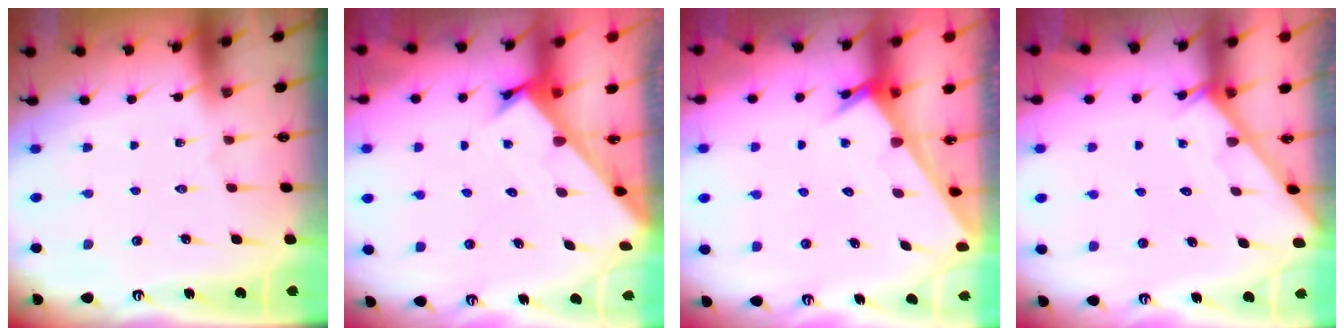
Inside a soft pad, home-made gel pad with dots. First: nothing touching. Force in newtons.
{"total": 2.4, "press": 2.4, "slide": 0.2}
{"total": 2.5, "press": 2.5, "slide": 0.1}
{"total": 2.0, "press": 2.0, "slide": 0.1}